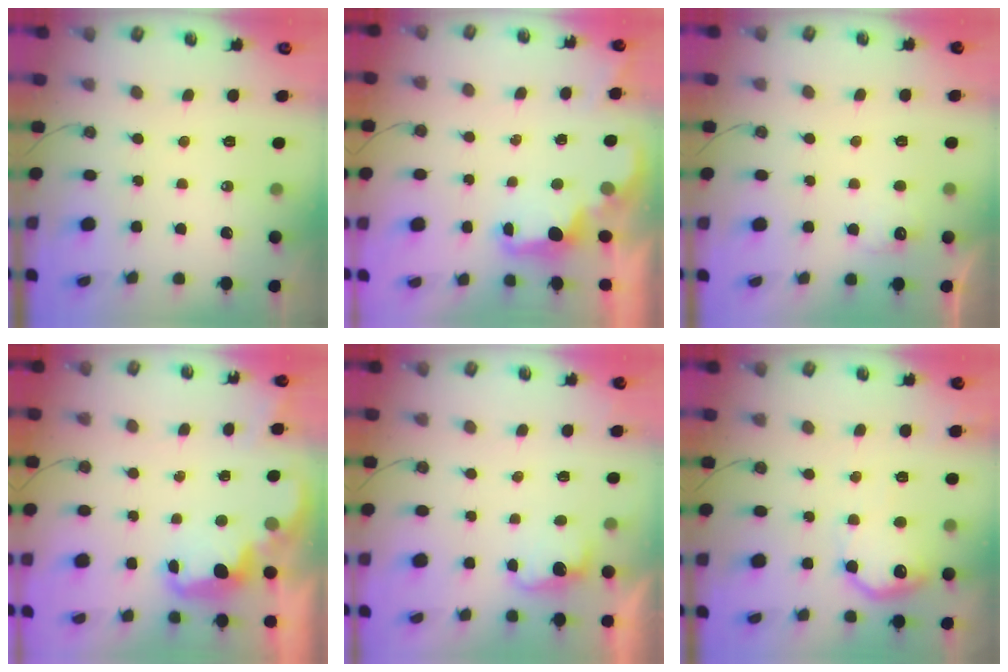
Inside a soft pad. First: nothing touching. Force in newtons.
{"total": 2.2, "press": 2.0, "slide": 0.8}
{"total": 7.3, "press": 7.1, "slide": 1.3}
{"total": 2.8, "press": 2.7, "slide": 0.7}
{"total": 2.8, "press": 2.6, "slide": 1.0}
{"total": 12.4, "press": 12.4, "slide": 0.8}